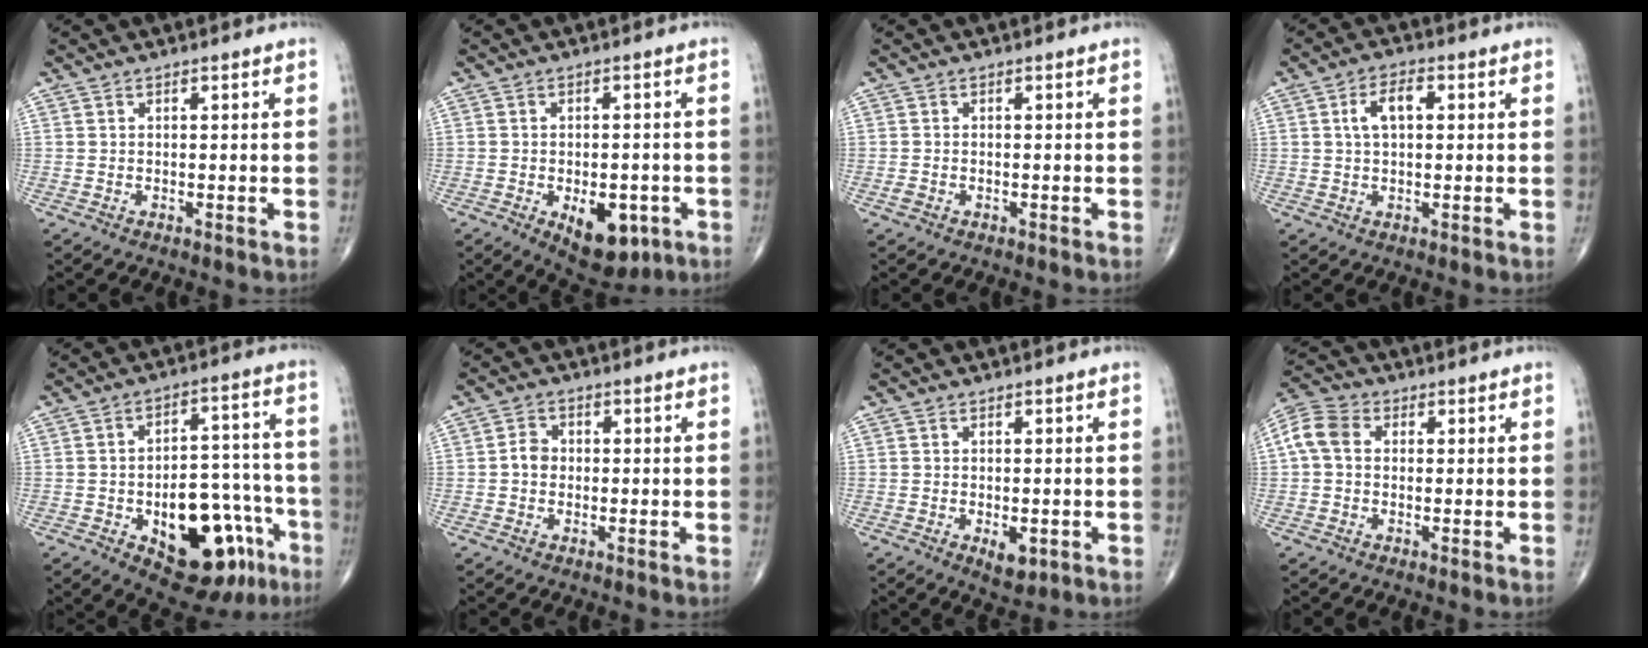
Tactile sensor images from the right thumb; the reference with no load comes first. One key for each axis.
{"total": 10.2, "fx": -3.9, "fy": 5.6, "fz": 7.6, "tx": -0.083, "ty": 0.005, "tz": -0.042}
{"total": 1.0, "fx": -0.5, "fy": 0.7, "fz": 0.5, "tx": -0.014, "ty": 0.002, "tz": -0.010}
{"total": 5.4, "fx": 1.1, "fy": 2.8, "fz": 4.4, "tx": -0.084, "ty": 0.013, "tz": 0.016}
{"total": 19.9, "fx": -8.2, "fy": 10.6, "fz": 14.7, "tx": -0.159, "ty": 0.058, "tz": -0.098}
{"total": 3.0, "fx": -0.3, "fy": 2.6, "fz": 1.6, "tx": -0.020, "ty": 0.011, "tz": -0.012}
{"total": 3.7, "fx": -1.1, "fy": 1.9, "fz": 2.9, "tx": -0.036, "ty": -0.005, "tz": -0.011}
{"total": 6.7, "fx": 0.7, "fy": 5.1, "fz": 4.4, "tx": -0.092, "ty": 0.023, "tz": 0.006}